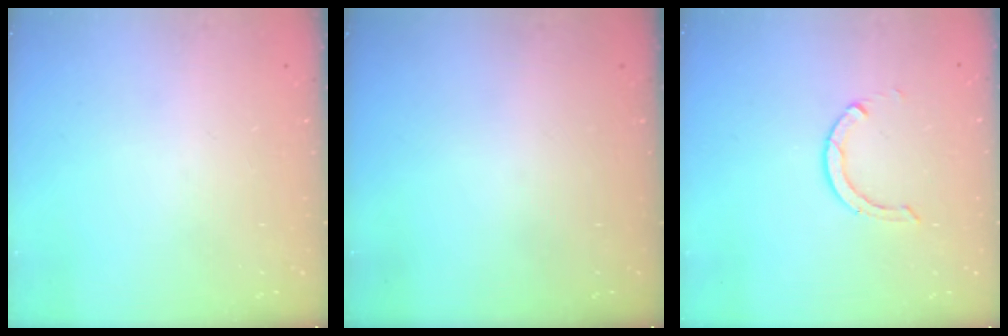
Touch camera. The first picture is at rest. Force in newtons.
{"total": 0.0}
{"total": 2.9, "press": 2.9, "slide": 0.4}